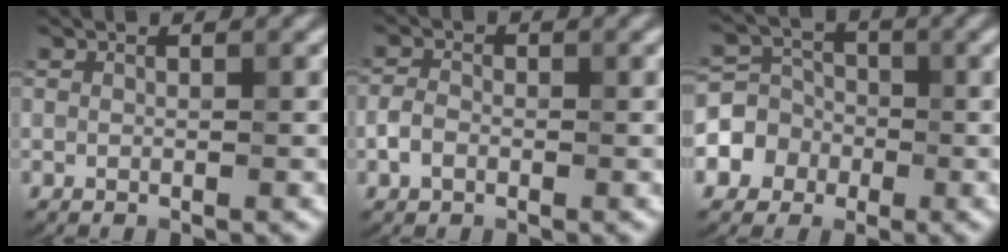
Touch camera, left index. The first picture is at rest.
{"total": 1.6, "force": [-0.8, 1.1, 0.9], "torque": [-0.018, 0.010, -0.022]}
{"total": 3.3, "force": [-1.2, 3.0, 0.8], "torque": [-0.009, 0.013, -0.033]}